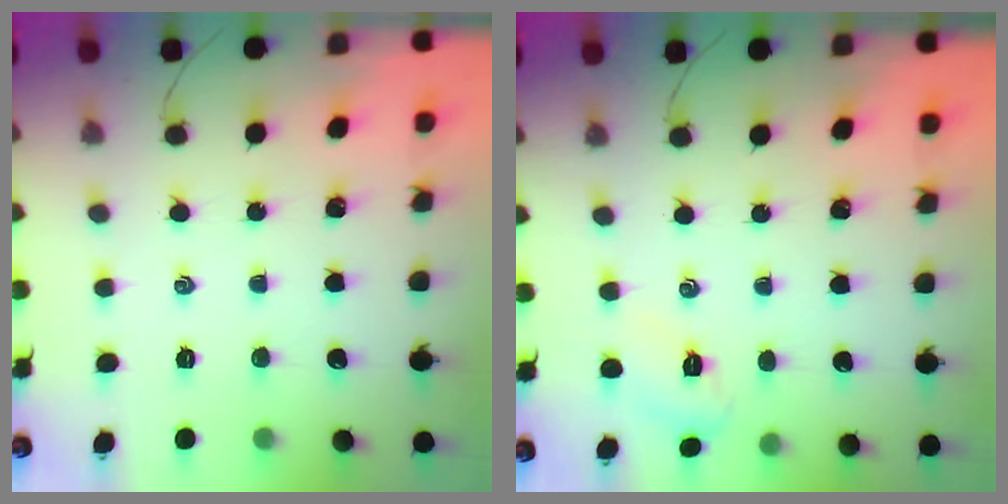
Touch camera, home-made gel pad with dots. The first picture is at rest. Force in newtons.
{"total": 3.6, "press": 3.5, "slide": 0.9}